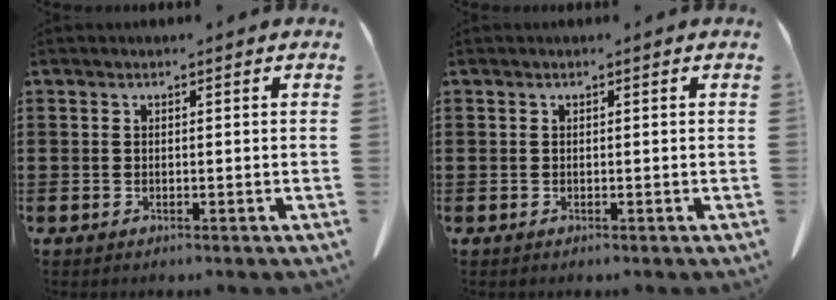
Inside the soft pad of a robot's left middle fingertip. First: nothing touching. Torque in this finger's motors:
{"motor_torque": [0.16, -0.43, 0.04, 0.02]}